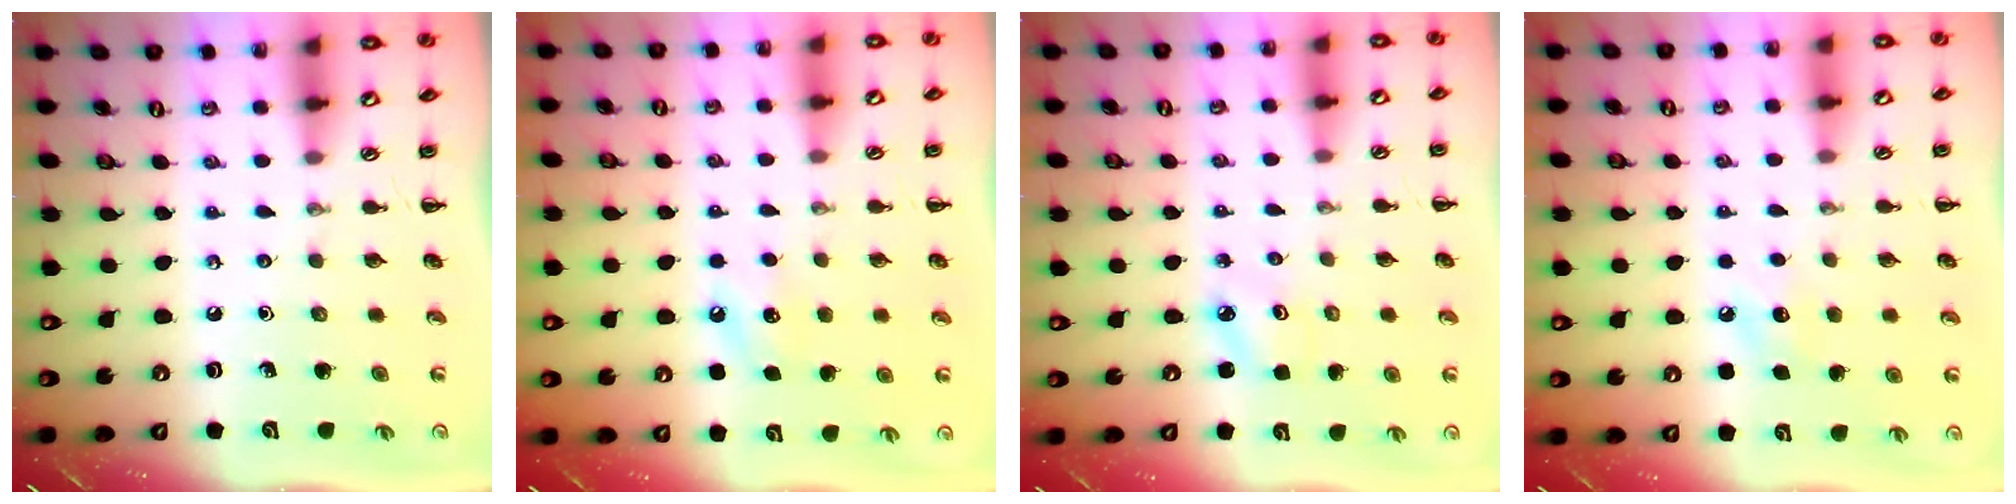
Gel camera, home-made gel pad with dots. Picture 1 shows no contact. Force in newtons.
{"total": 7.0, "press": 6.8, "slide": 1.6}
{"total": 2.3, "press": 2.2, "slide": 0.6}
{"total": 6.7, "press": 6.5, "slide": 1.6}